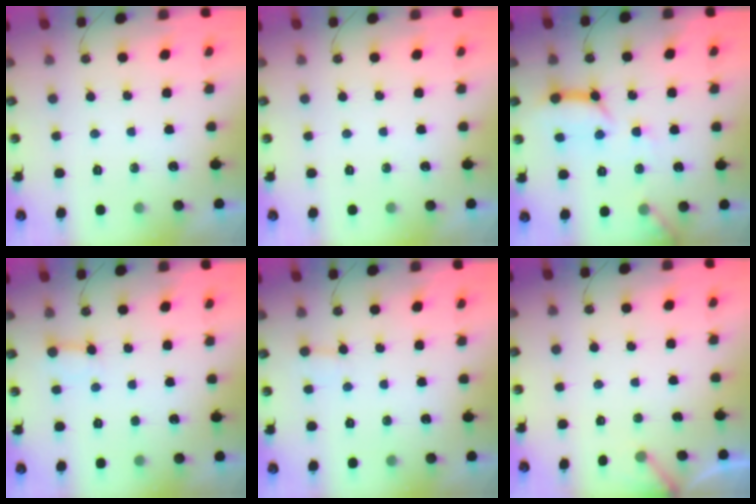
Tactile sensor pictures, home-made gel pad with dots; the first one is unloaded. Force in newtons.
{"total": 0.0}
{"total": 11.8, "press": 11.7, "slide": 1.3}
{"total": 2.5, "press": 2.5, "slide": 0.4}
{"total": 3.6, "press": 3.5, "slide": 0.3}
{"total": 2.3, "press": 2.3, "slide": 0.1}